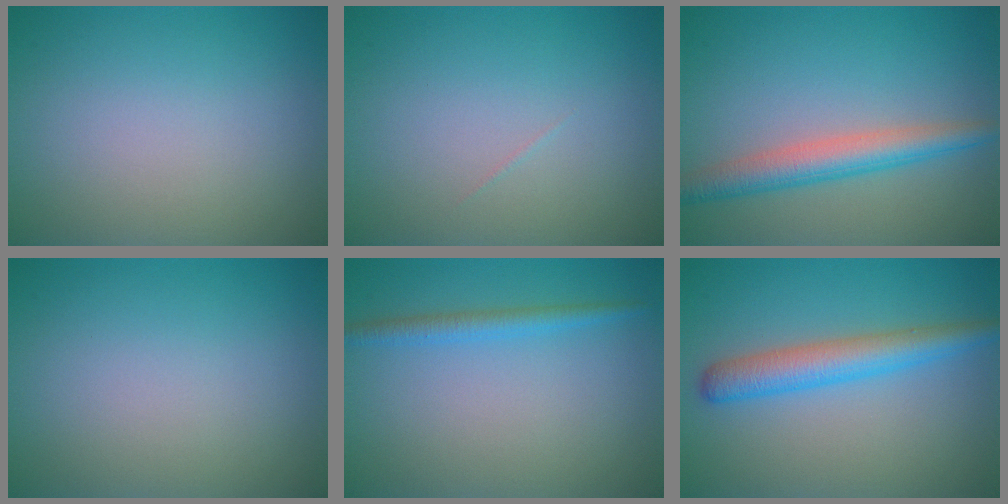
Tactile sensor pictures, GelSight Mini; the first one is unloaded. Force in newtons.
{"total": 0.0}
{"total": 4.1, "press": 4.1, "slide": 0.0}
{"total": 0.0}
{"total": 1.8, "press": 1.8, "slide": 0.1}
{"total": 4.2, "press": 4.2, "slide": 0.1}